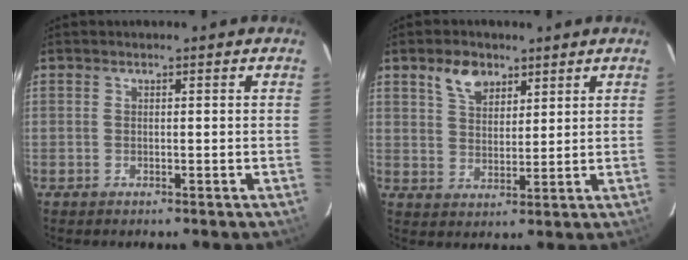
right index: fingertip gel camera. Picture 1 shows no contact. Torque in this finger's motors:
{"motor_torque": [0.09, 0.08, 0.20, 0.03]}